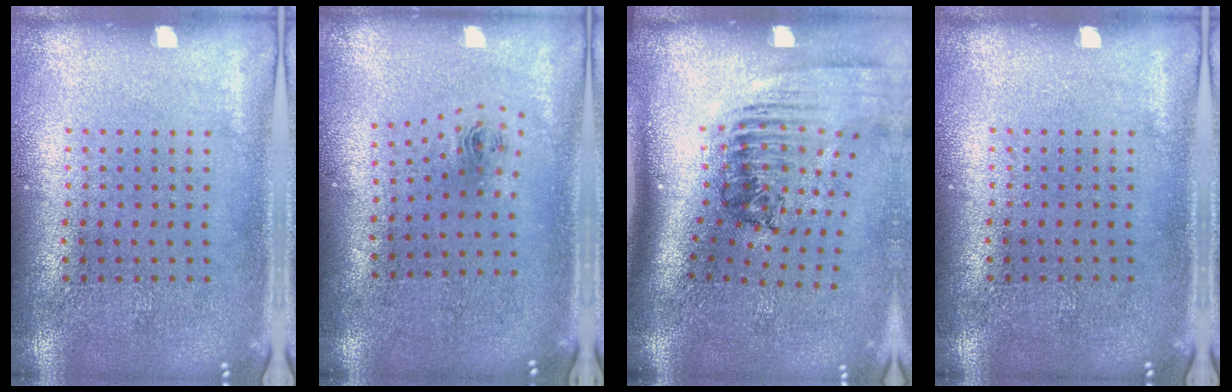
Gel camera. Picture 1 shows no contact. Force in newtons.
{"total": 0.9, "press": 0.3, "slide": 0.8}
{"total": 2.4, "press": 1.7, "slide": 1.7}
{"total": 0.0}